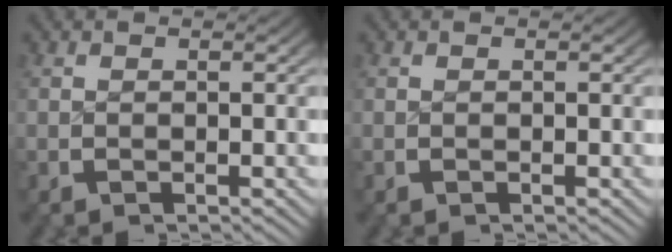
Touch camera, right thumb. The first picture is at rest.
{"total": 0.0}